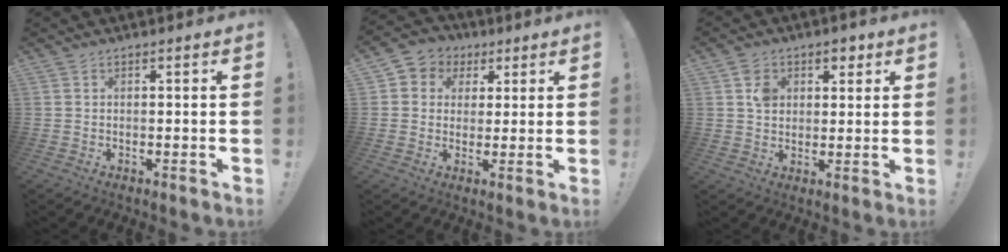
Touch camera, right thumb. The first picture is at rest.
{"total": 6.2, "force": [0.7, 6.0, 1.4], "torque": [-0.021, 0.002, 0.018]}
{"total": 6.4, "force": [2.9, 5.4, 1.8], "torque": [-0.013, -0.013, 0.051]}